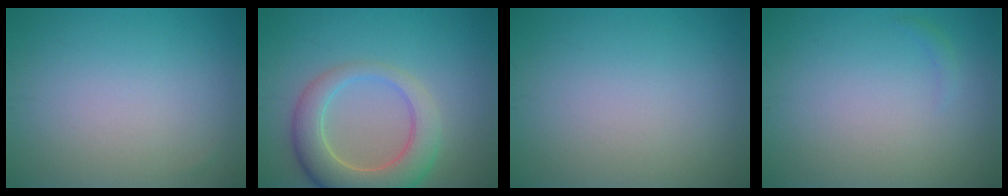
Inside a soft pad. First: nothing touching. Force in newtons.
{"total": 6.4, "press": 6.3, "slide": 0.9}
{"total": 0.0}
{"total": 0.6, "press": 0.5, "slide": 0.1}